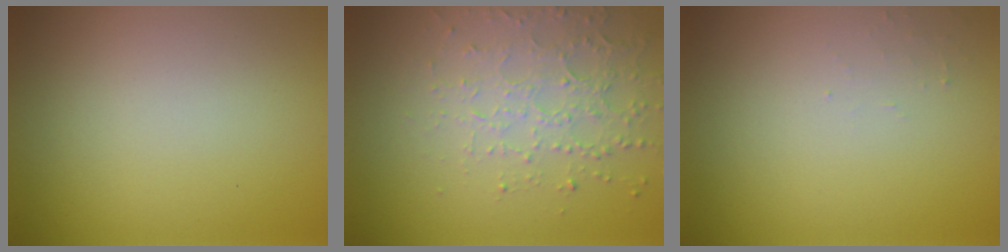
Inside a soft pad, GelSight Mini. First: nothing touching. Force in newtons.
{"total": 3.6, "press": 3.3, "slide": 1.4}
{"total": 0.7, "press": 0.7, "slide": 0.2}